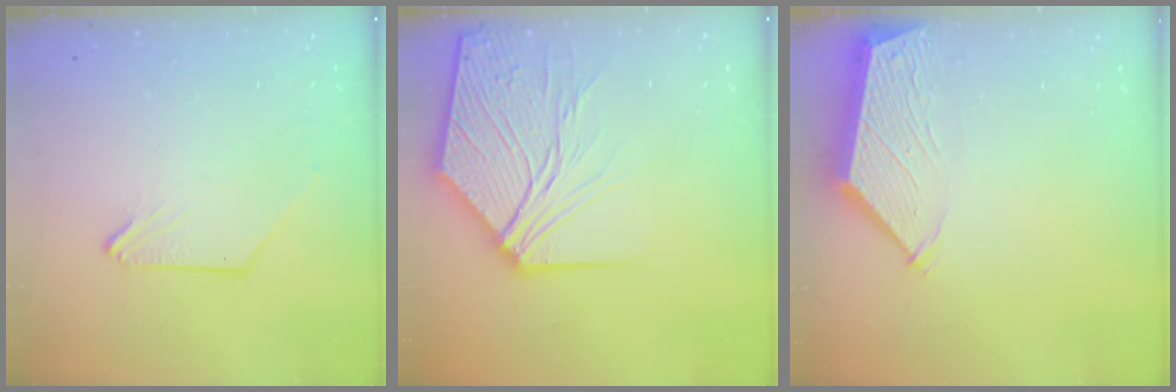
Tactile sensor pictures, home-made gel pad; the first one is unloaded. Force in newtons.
{"total": 16.6, "press": 16.3, "slide": 2.9}
{"total": 3.8, "press": 3.8, "slide": 0.6}